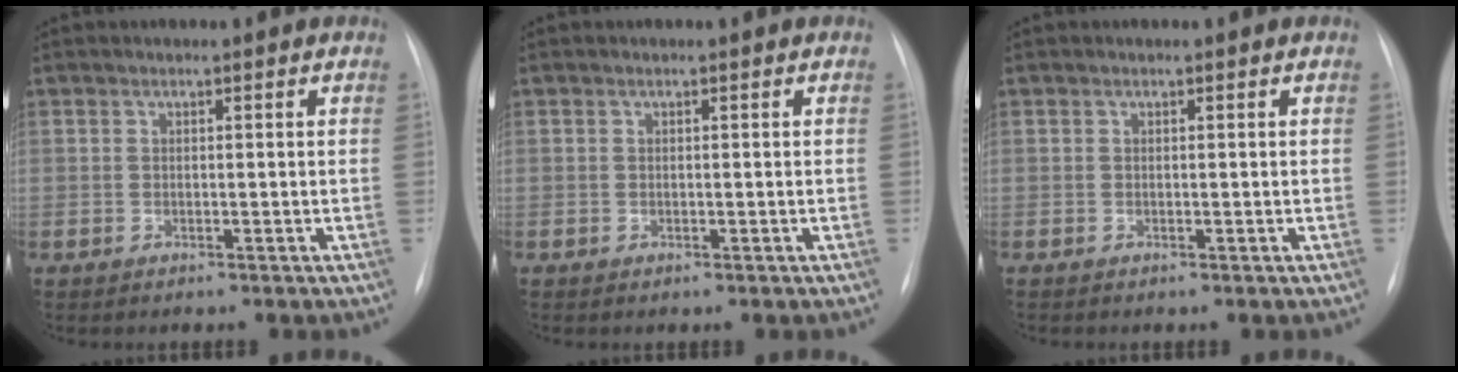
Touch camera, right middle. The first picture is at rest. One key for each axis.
{"total": 0.0}
{"total": 0.0}